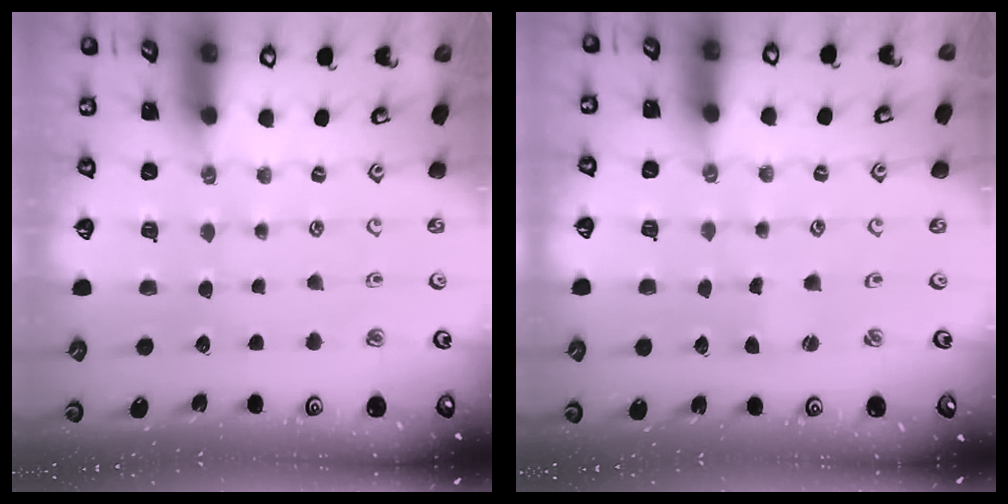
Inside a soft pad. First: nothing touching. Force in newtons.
{"total": 1.4, "press": 1.4, "slide": 0.3}